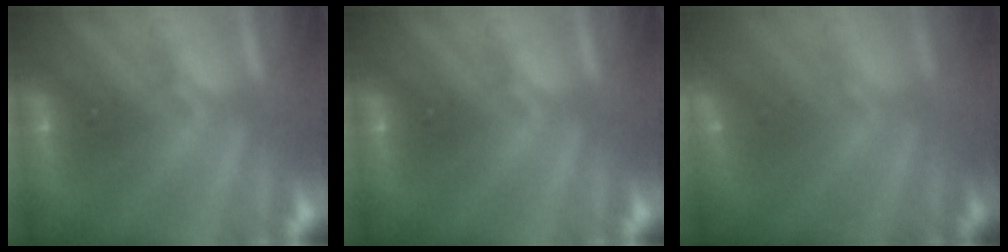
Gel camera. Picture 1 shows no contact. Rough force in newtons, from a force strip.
{"total": 0.0}
{"total": 2.9}